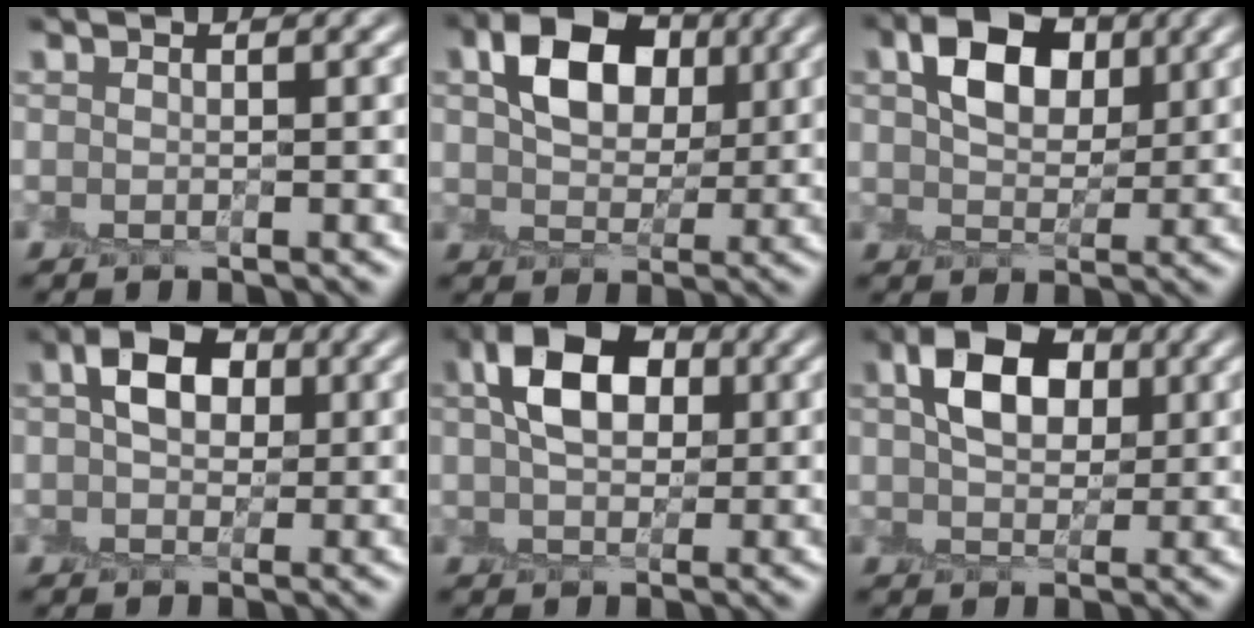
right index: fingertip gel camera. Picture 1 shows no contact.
{"total": 6.2, "force": [2.2, 4.2, 3.9], "torque": [-0.078, 0.006, 0.029]}
{"total": 5.1, "force": [2.1, 3.3, 3.3], "torque": [-0.061, 0.007, 0.029]}
{"total": 4.1, "force": [1.1, 2.9, 2.7], "torque": [-0.046, 0.011, 0.008]}
{"total": 6.2, "force": [1.9, 3.9, 4.4], "torque": [-0.086, 0.017, 0.021]}
{"total": 5.1, "force": [1.8, 3.4, 3.4], "torque": [-0.066, 0.011, 0.024]}